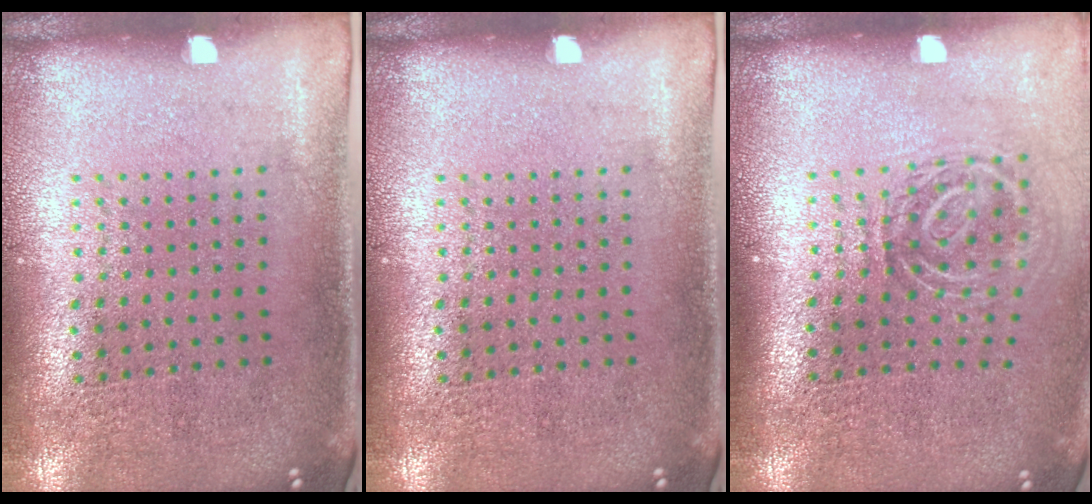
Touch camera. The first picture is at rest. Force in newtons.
{"total": 0.0}
{"total": 1.8, "press": 1.2, "slide": 1.4}